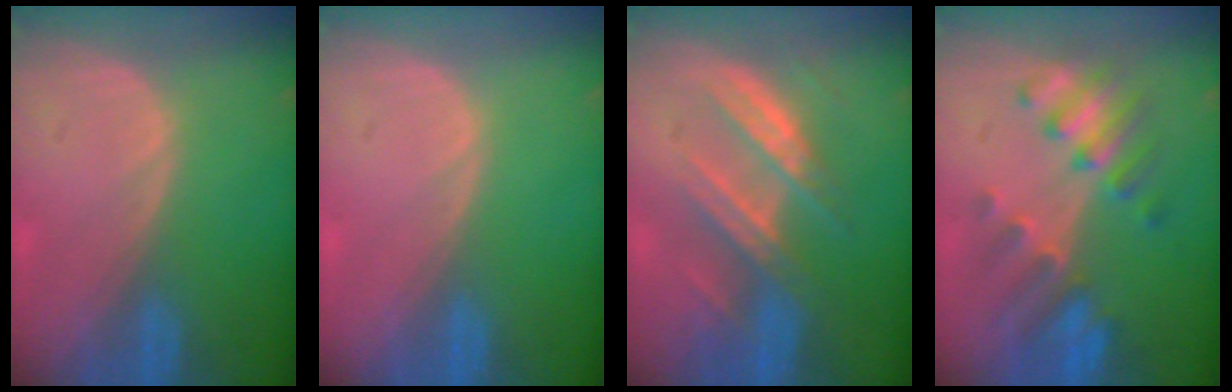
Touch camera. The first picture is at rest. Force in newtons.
{"total": 0.0}
{"total": 7.5, "press": 7.2, "slide": 2.0}
{"total": 7.6, "press": 7.5, "slide": 1.1}